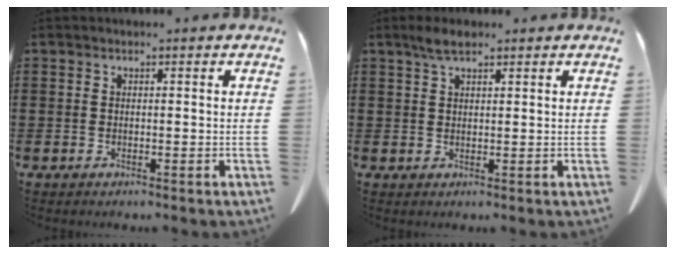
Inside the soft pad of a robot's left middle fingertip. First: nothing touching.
{"total": 2.7, "force": [1.8, 0.8, 1.9], "torque": [-0.041, 0.003, 0.033]}